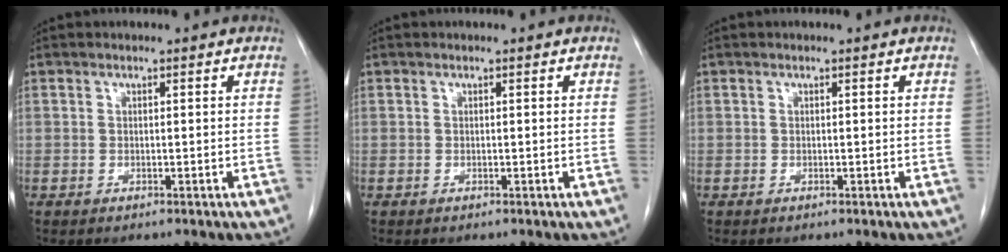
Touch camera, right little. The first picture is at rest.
{"total": 0.0}
{"total": 0.0}